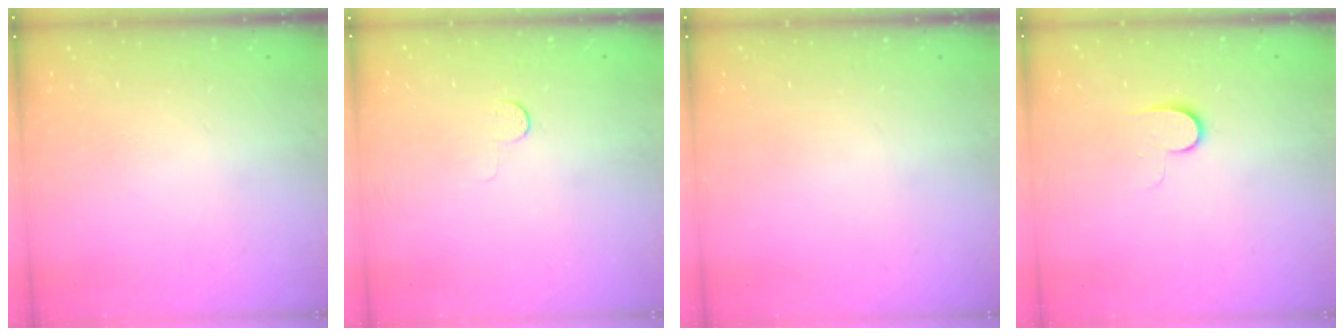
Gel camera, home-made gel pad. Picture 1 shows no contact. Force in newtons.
{"total": 4.6, "press": 4.5, "slide": 0.4}
{"total": 0.0}
{"total": 6.1, "press": 6.1, "slide": 0.8}